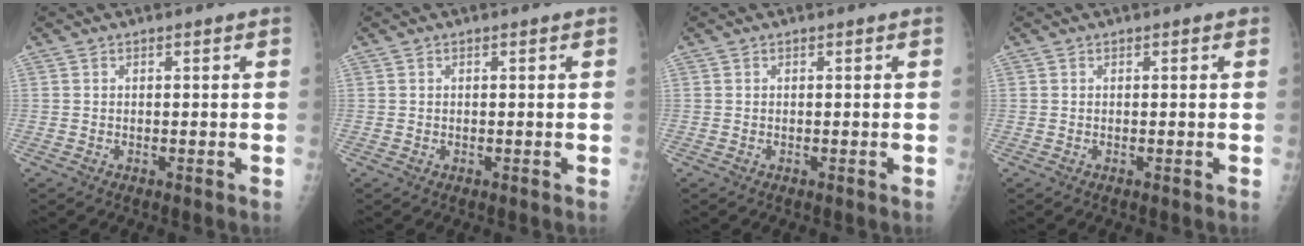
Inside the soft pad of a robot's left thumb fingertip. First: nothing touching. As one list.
[{"total": 0.0}, {"total": 0.0}, {"total": 0.0}]